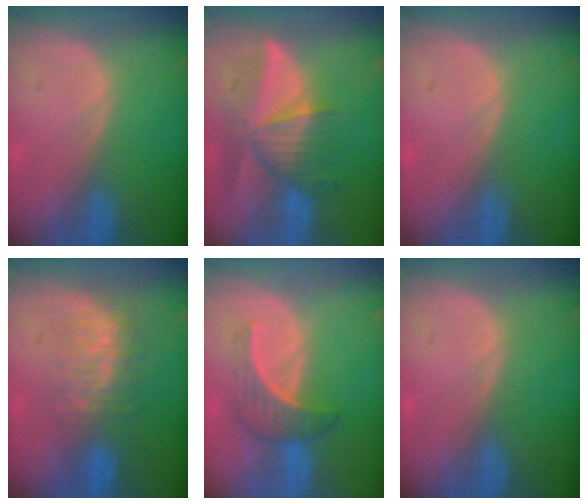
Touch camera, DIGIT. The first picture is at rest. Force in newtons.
{"total": 8.7, "press": 8.0, "slide": 3.5}
{"total": 0.0}
{"total": 7.9, "press": 7.4, "slide": 2.6}
{"total": 5.0, "press": 4.9, "slide": 0.8}
{"total": 0.0}